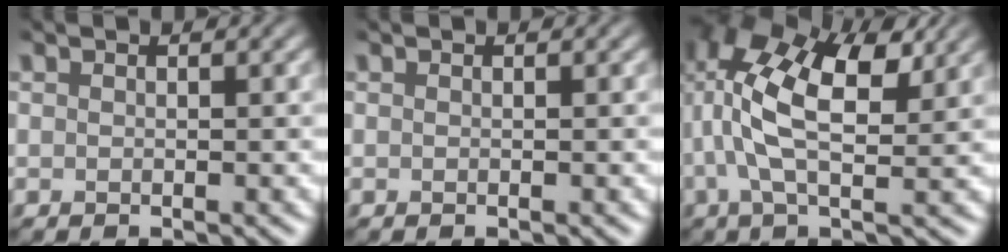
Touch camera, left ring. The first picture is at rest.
{"total": 0.0}
{"total": 10.4, "force": [2.7, 4.5, 9.0], "torque": [-0.186, 0.015, 0.042]}